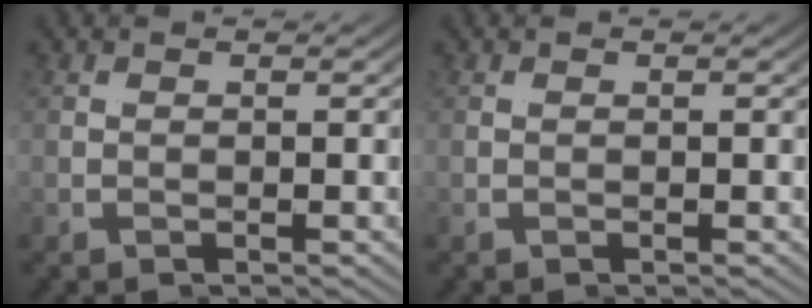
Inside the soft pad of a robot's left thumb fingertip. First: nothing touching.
{"total": 0.0}